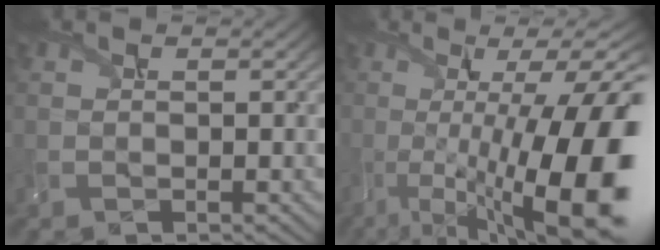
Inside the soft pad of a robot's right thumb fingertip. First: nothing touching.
{"total": 18.7, "force": [-4.7, 6.1, 17.0], "torque": [-0.252, -0.003, -0.061]}